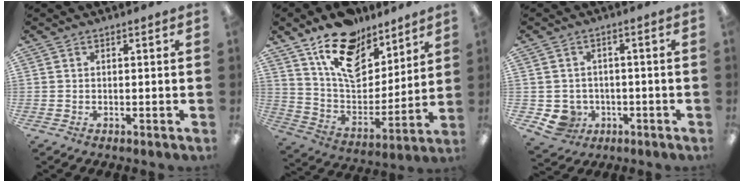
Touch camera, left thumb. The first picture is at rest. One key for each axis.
{"total": 17.2, "fx": 12.0, "fy": 9.5, "fz": 7.9, "tx": -0.134, "ty": -0.080, "tz": 0.217}
{"total": 4.7, "fx": -1.4, "fy": 4.4, "fz": 1.0, "tx": -0.037, "ty": 0.007, "tz": -0.021}